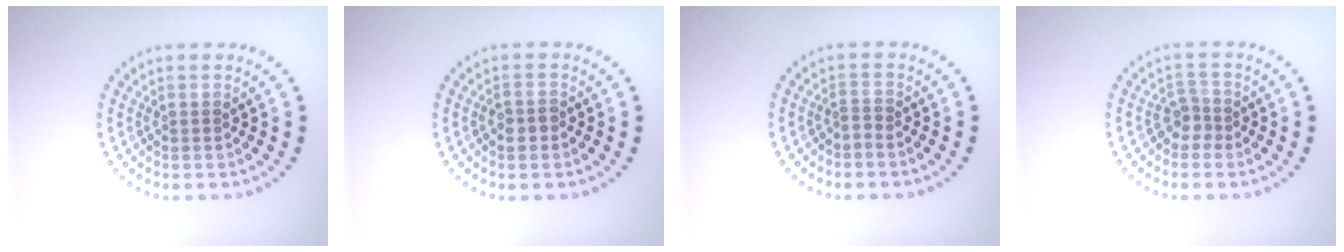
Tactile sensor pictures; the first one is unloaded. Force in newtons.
{"total": 1.6, "press": 1.4, "slide": 0.7}
{"total": 0.9, "press": 0.4, "slide": 0.8}
{"total": 1.8, "press": 1.3, "slide": 1.2}